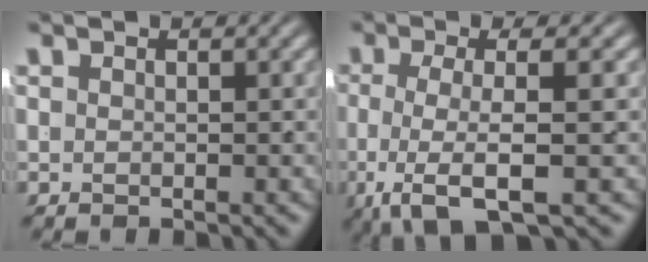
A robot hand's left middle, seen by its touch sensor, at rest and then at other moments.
{"total": 6.5, "force": [-3.0, 2.4, 5.2], "torque": [-0.121, -0.033, -0.030]}